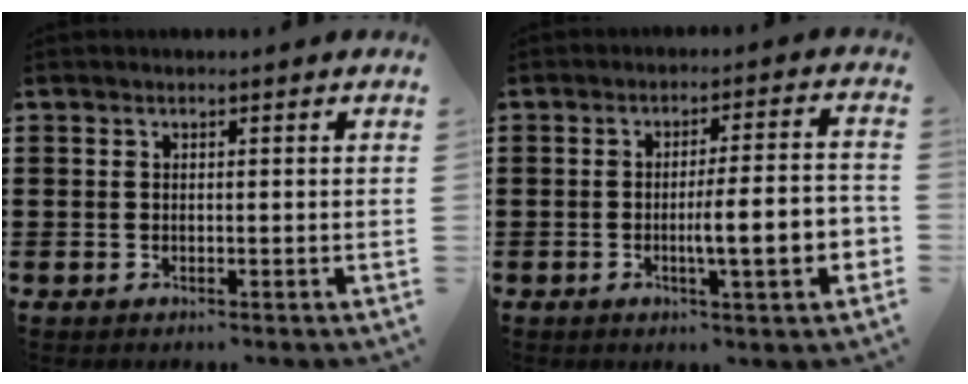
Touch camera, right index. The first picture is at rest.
{"total": 8.0, "force": [-2.0, 0.9, 7.7], "torque": [-0.119, -0.008, -0.036]}